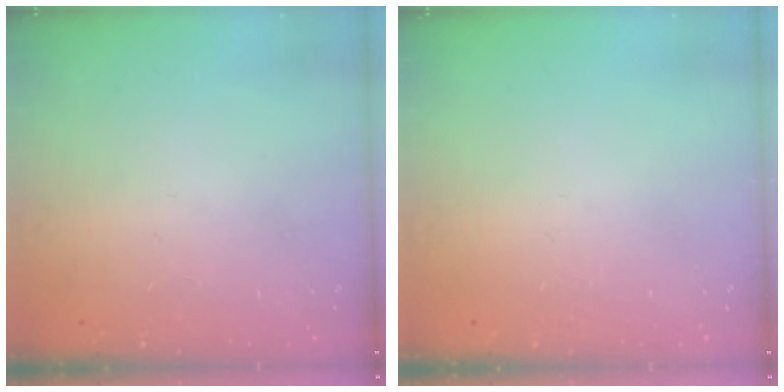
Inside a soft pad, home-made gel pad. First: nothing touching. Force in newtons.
{"total": 0.0}